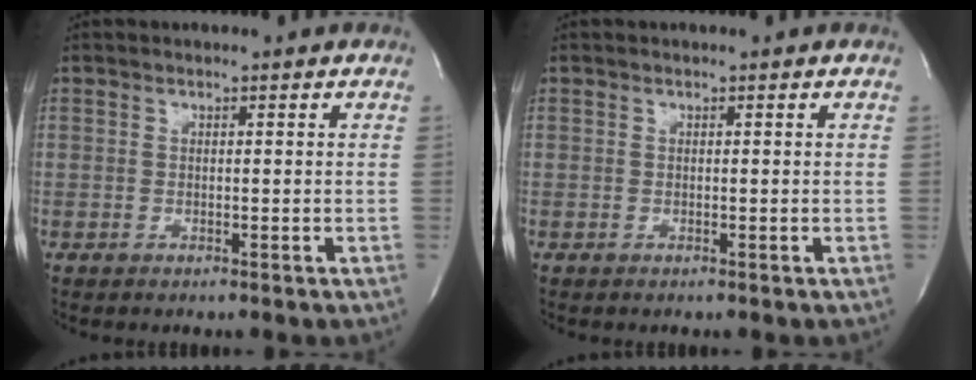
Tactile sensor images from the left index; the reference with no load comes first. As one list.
[{"total": 0.0}]